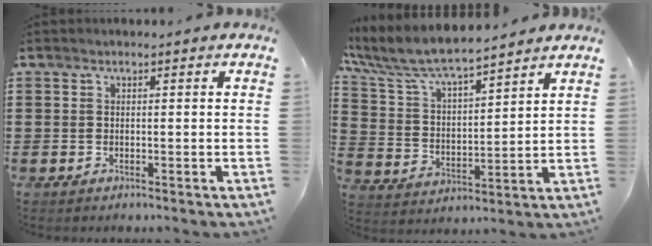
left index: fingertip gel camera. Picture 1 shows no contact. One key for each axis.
{"total": 7.7, "fx": 6.9, "fy": 1.4, "fz": 3.0, "tx": -0.089, "ty": -0.037, "tz": 0.120}